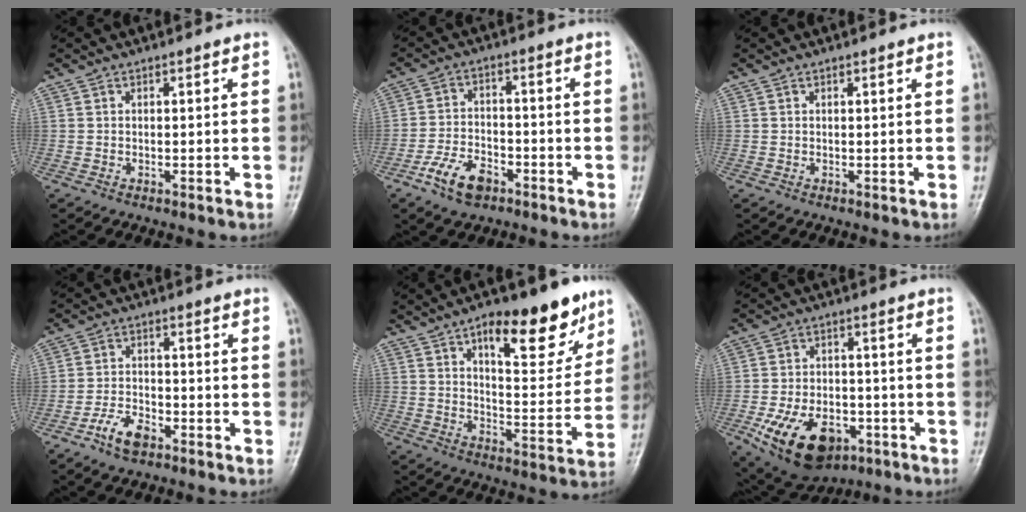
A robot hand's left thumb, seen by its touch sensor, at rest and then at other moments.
{"total": 7.7, "force": [-4.5, 4.4, 4.5], "torque": [-0.076, 0.021, -0.083]}
{"total": 0.0}
{"total": 5.7, "force": [-3.6, 2.8, 3.4], "torque": [-0.062, 0.020, -0.068]}
{"total": 16.4, "force": [9.8, 6.4, 11.5], "torque": [-0.114, -0.054, 0.145]}
{"total": 15.0, "force": [-6.3, 9.4, 9.8], "torque": [-0.151, 0.017, -0.092]}